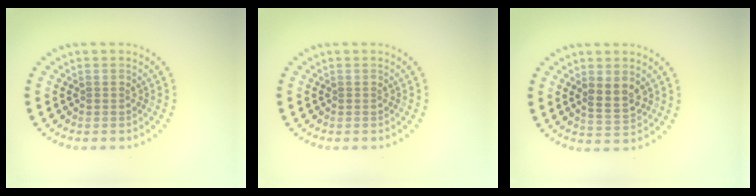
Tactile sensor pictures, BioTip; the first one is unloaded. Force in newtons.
{"total": 0.0}
{"total": 2.7, "press": 2.6, "slide": 0.6}